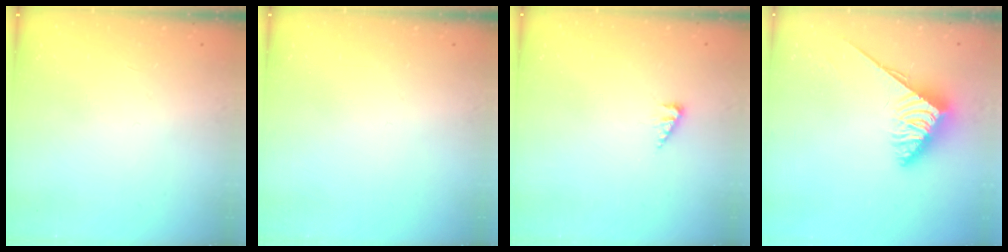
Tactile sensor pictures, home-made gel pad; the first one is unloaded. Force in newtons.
{"total": 0.0}
{"total": 2.4, "press": 2.4, "slide": 0.4}
{"total": 3.7, "press": 3.6, "slide": 0.6}